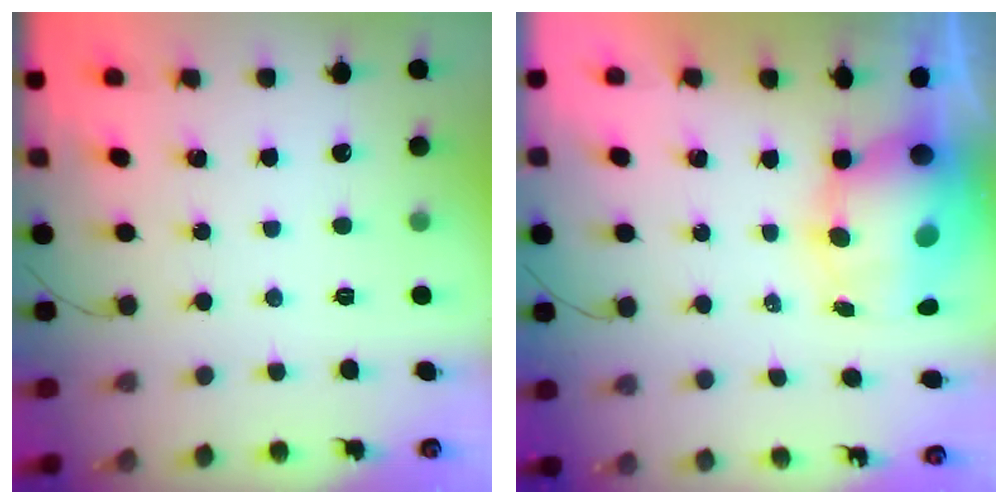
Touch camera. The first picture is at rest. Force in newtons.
{"total": 11.5, "press": 11.0, "slide": 3.2}